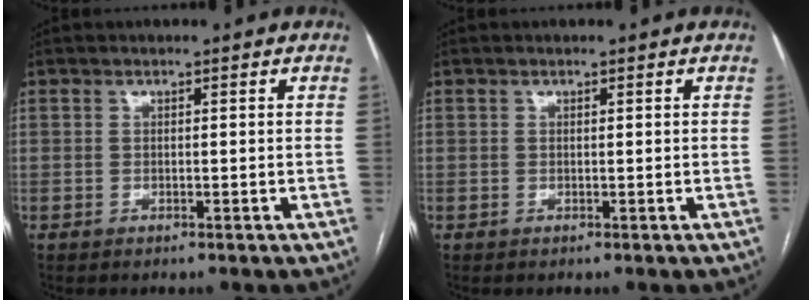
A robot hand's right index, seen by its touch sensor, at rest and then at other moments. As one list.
[{"total": 0.0}]